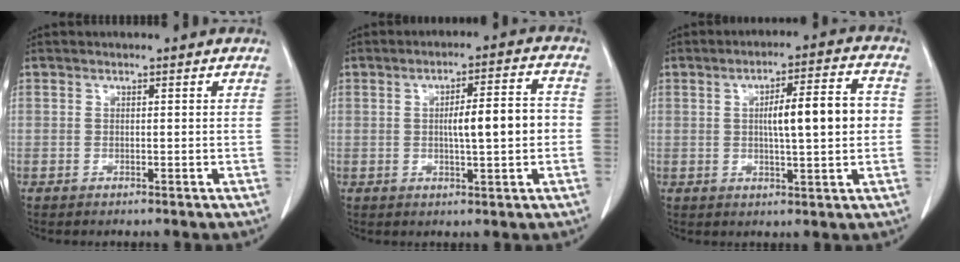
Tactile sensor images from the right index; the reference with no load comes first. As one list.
[{"total": 8.0, "force": [-0.3, 1.1, 7.9], "torque": [-0.118, 0.015, -0.002]}, {"total": 10.0, "force": [0.5, 1.5, 9.9], "torque": [-0.147, 0.020, 0.010]}]